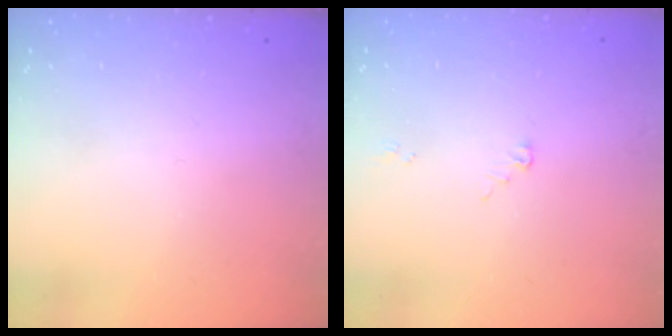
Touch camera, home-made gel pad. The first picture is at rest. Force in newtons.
{"total": 2.4, "press": 2.4, "slide": 0.3}